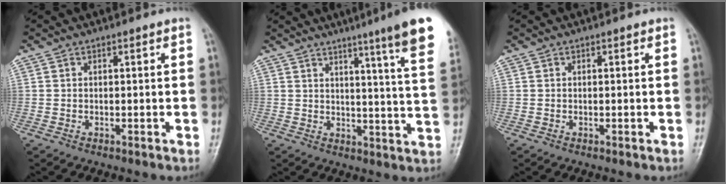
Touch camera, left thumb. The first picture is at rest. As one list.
[{"total": 16.2, "force": [10.9, 0.1, 12.0], "torque": [-0.145, -0.061, 0.121]}, {"total": 0.0}]